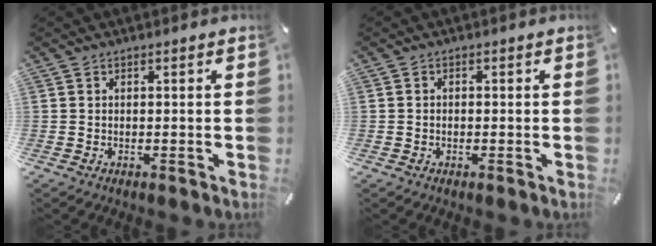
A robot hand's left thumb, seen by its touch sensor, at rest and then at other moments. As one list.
[{"total": 0.8, "force": [-0.3, 0.6, 0.3], "torque": [-0.005, 0.004, -0.008]}]